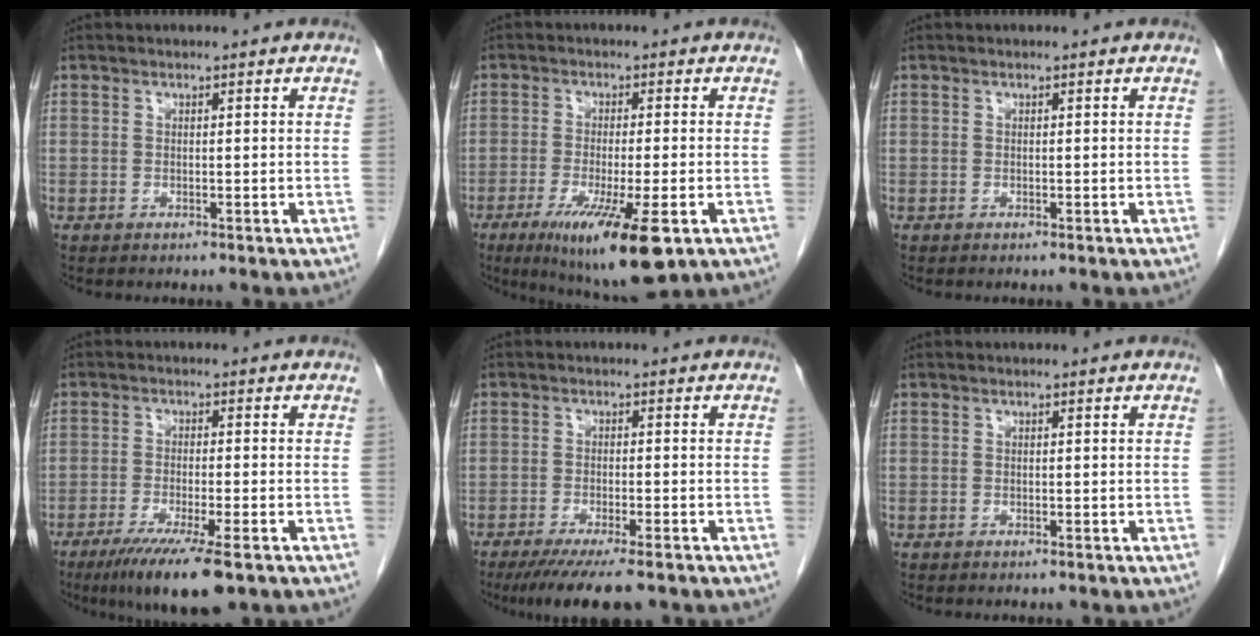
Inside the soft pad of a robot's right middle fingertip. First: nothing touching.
{"total": 12.4, "force": [-6.2, 1.7, 10.6], "torque": [-0.165, -0.034, -0.094]}
{"total": 0.0}
{"total": 9.9, "force": [-6.4, 0.8, 7.5], "torque": [-0.125, -0.025, -0.100]}
{"total": 9.0, "force": [-6.8, 1.1, 5.7], "torque": [-0.081, -0.017, -0.104]}
{"total": 0.0}